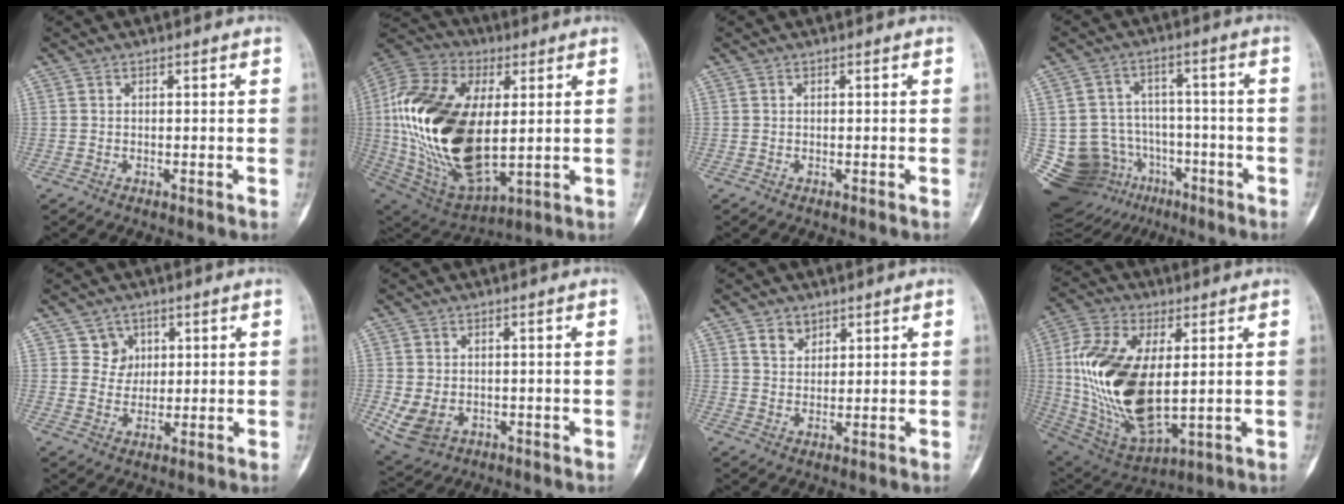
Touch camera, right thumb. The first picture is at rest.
{"total": 30.1, "force": [2.0, 16.3, 25.2], "torque": [-0.513, -0.012, 0.046]}
{"total": 0.0}
{"total": 17.1, "force": [-8.3, 13.5, 6.4], "torque": [-0.104, 0.085, -0.120]}
{"total": 4.4, "force": [2.0, 3.9, 0.4], "torque": [0.023, -0.007, 0.033]}
{"total": 6.1, "force": [-1.1, 4.8, 3.6], "torque": [-0.068, 0.000, -0.003]}
{"total": 3.8, "force": [2.4, 2.6, 1.3], "torque": [-0.007, -0.018, 0.047]}
{"total": 22.6, "force": [1.8, 11.7, 19.2], "torque": [-0.383, -0.015, 0.046]}